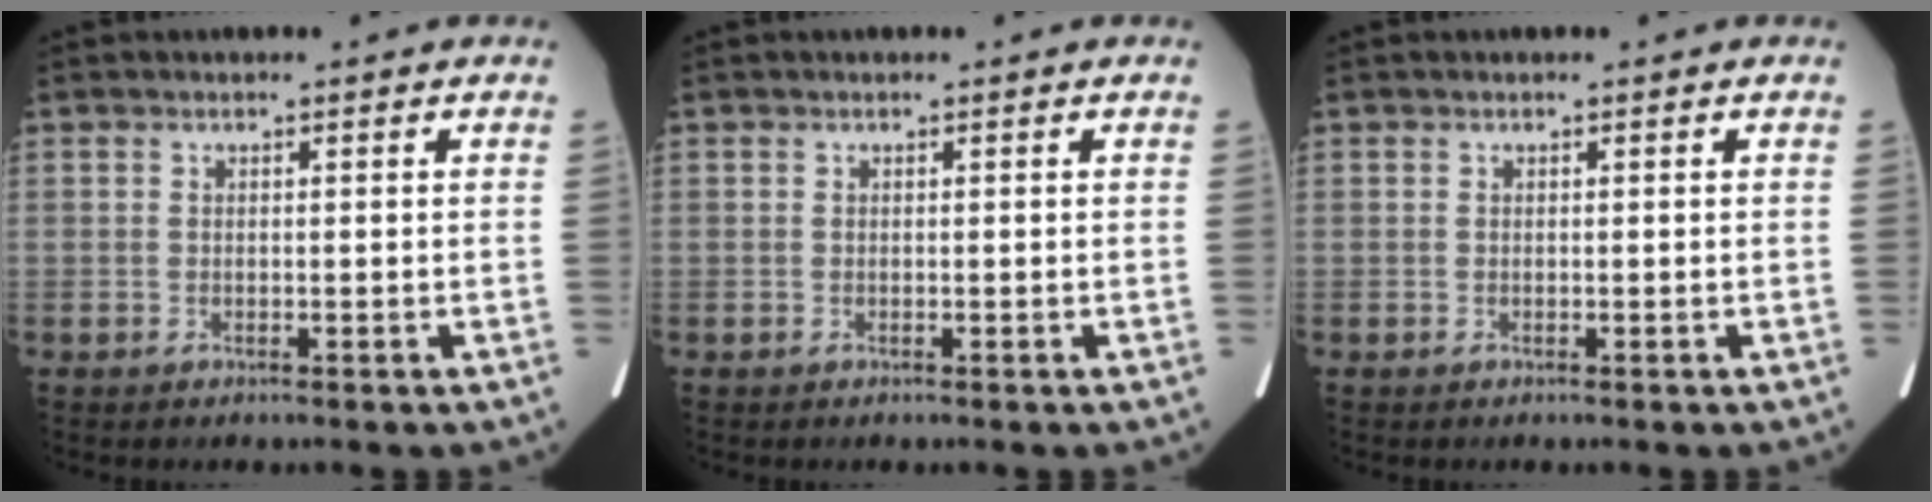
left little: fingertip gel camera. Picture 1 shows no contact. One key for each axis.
{"total": 0.0}
{"total": 0.0}